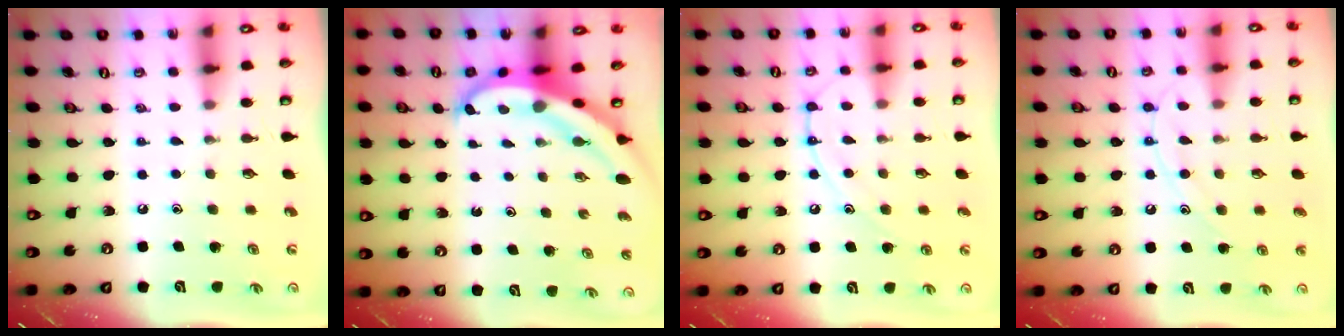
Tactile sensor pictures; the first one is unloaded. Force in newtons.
{"total": 6.7, "press": 6.7, "slide": 0.8}
{"total": 10.1, "press": 10.1, "slide": 0.9}
{"total": 10.5, "press": 10.4, "slide": 1.0}